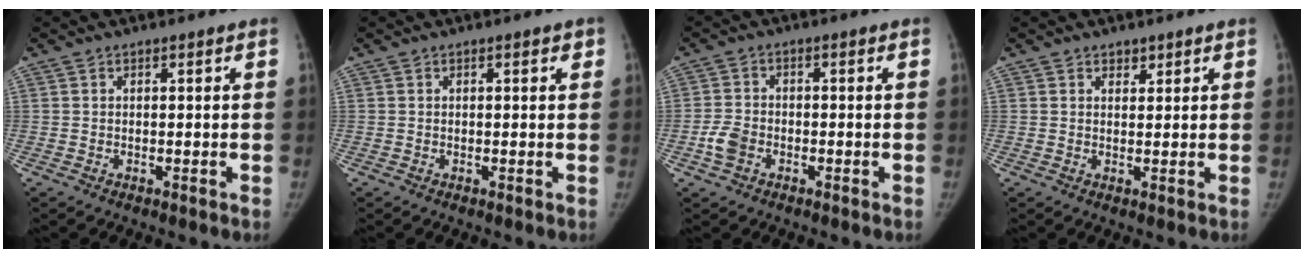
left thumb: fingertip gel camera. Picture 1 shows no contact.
{"total": 1.0, "force": [0.5, 0.3, 0.8], "torque": [-0.007, 0.000, 0.005]}
{"total": 3.9, "force": [-1.7, 2.7, 2.3], "torque": [-0.044, 0.010, -0.034]}
{"total": 1.6, "force": [1.3, 0.9, 0.4], "torque": [0.011, -0.007, 0.017]}